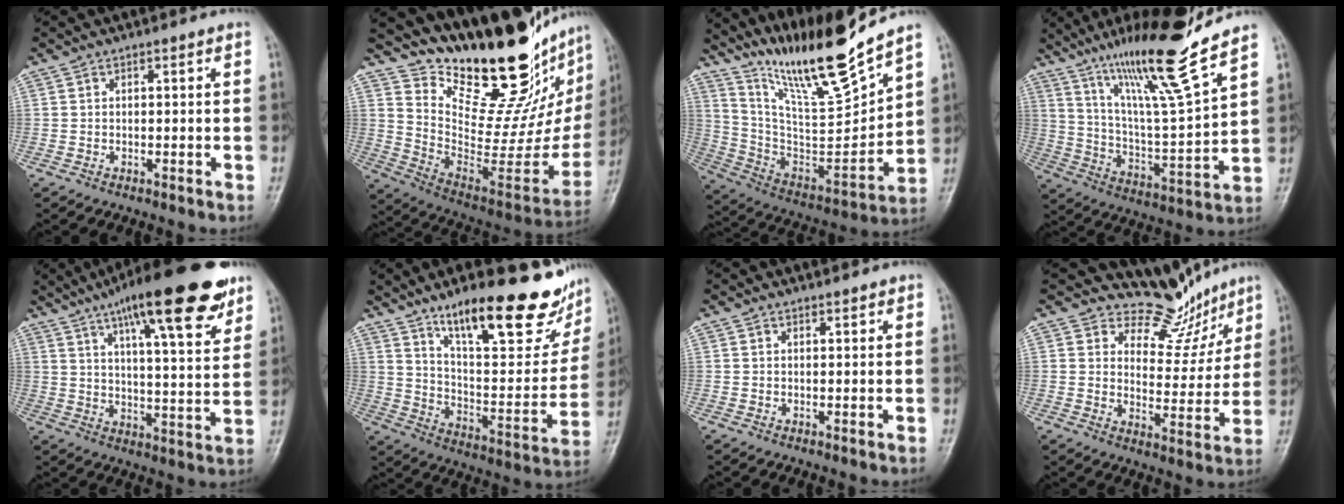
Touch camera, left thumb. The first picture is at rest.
{"total": 27.8, "force": [22.2, 8.4, 14.5], "torque": [-0.182, -0.154, 0.337]}
{"total": 19.6, "force": [16.3, 1.4, 10.8], "torque": [-0.153, -0.100, 0.307]}
{"total": 20.0, "force": [14.3, 1.0, 14.0], "torque": [-0.218, -0.076, 0.255]}
{"total": 21.7, "force": [13.4, 5.3, 16.2], "torque": [-0.221, -0.036, 0.201]}
{"total": 26.3, "force": [16.9, 7.9, 18.6], "torque": [-0.224, -0.068, 0.265]}
{"total": 0.7, "force": [0.7, 0.2, 0.1], "torque": [-0.004, -0.006, 0.010]}
{"total": 9.7, "force": [8.8, 4.2, 1.0], "torque": [0.023, -0.076, 0.130]}